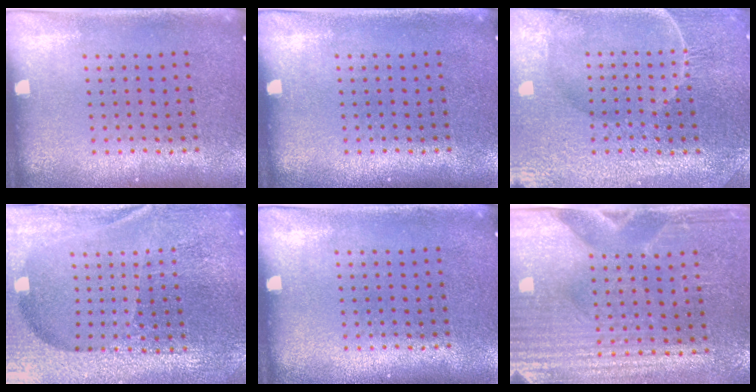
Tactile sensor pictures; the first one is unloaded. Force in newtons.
{"total": 0.0}
{"total": 4.4, "press": 4.3, "slide": 1.2}
{"total": 5.1, "press": 4.8, "slide": 1.8}
{"total": 0.0}
{"total": 3.2, "press": 2.9, "slide": 1.3}